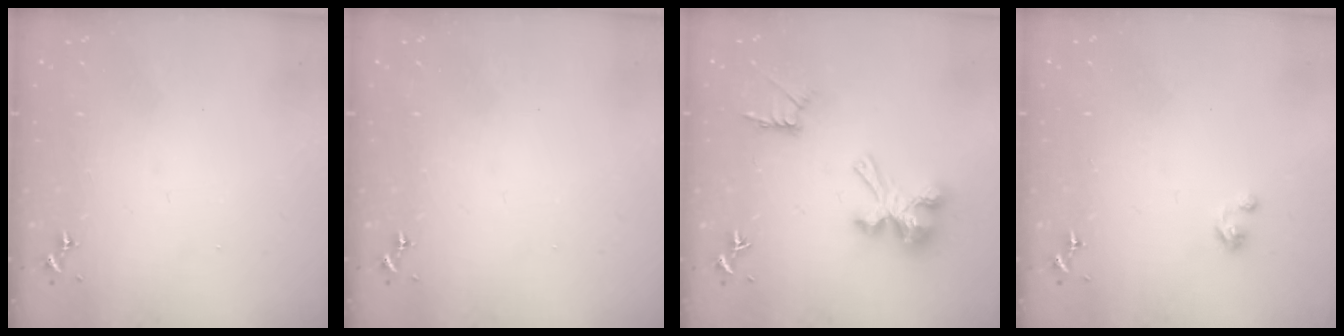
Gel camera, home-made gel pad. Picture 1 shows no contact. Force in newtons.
{"total": 0.0}
{"total": 12.1, "press": 12.1, "slide": 0.1}
{"total": 3.1, "press": 3.1, "slide": 0.2}